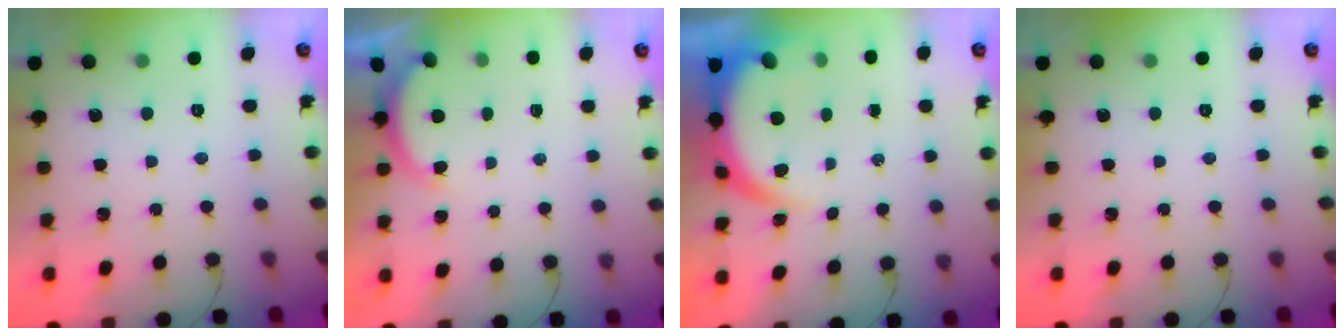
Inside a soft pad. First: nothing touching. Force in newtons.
{"total": 1.3, "press": 1.2, "slide": 0.5}
{"total": 7.3, "press": 7.3, "slide": 0.8}
{"total": 0.0}